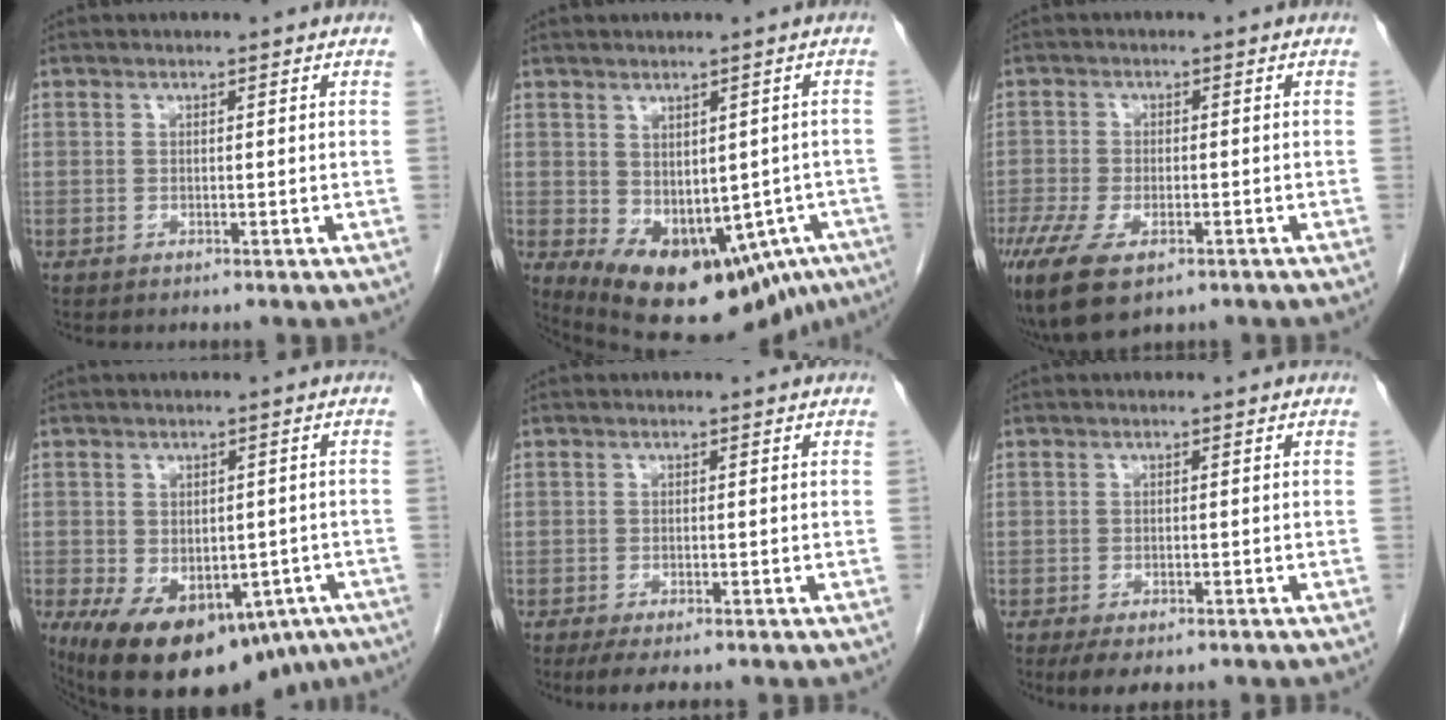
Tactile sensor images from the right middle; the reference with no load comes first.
{"total": 17.8, "force": [-9.6, 9.7, 11.5], "torque": [-0.150, -0.024, -0.104]}
{"total": 11.5, "force": [-6.8, 4.9, 7.9], "torque": [-0.165, -0.023, -0.107]}
{"total": 16.3, "force": [-9.9, 8.8, 9.4], "torque": [-0.142, -0.017, -0.121]}
{"total": 4.2, "force": [-3.2, 1.0, 2.6], "torque": [-0.039, -0.010, -0.046]}
{"total": 4.2, "force": [-3.0, 1.7, 2.4], "torque": [-0.037, -0.007, -0.043]}